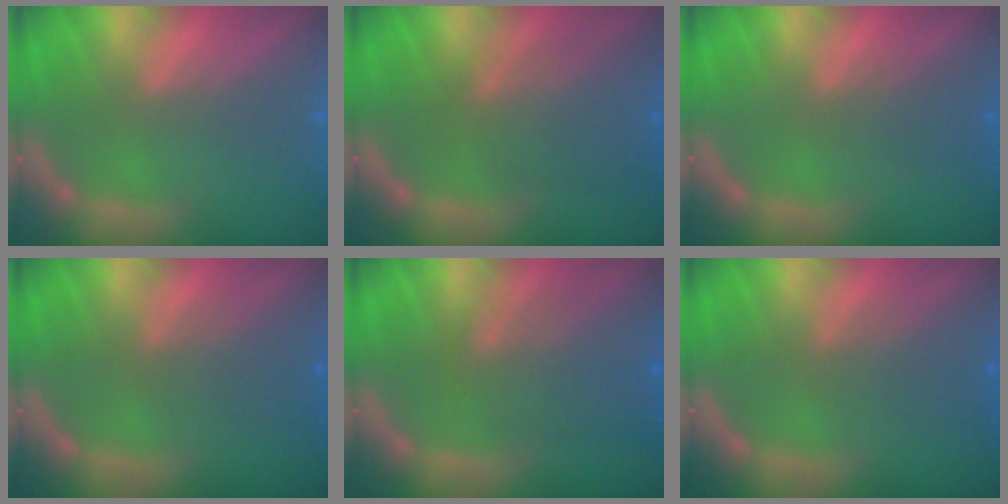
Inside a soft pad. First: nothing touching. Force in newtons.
{"total": 5.5}
{"total": 1.9}
{"total": 3.0}
{"total": 5.6}
{"total": 3.0}